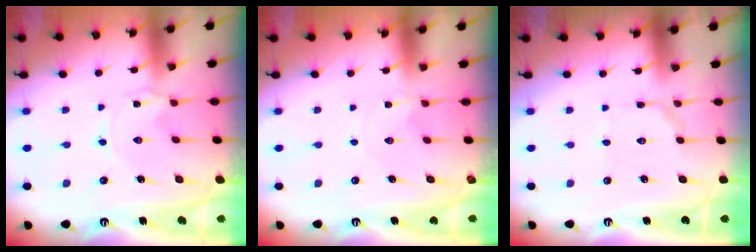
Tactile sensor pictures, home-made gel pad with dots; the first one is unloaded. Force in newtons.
{"total": 0.0}
{"total": 2.6, "press": 2.6, "slide": 0.2}